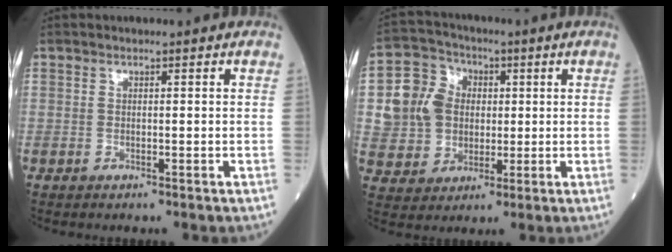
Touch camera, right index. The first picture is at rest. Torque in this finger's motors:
{"motor_torque": [0.47, -0.02, 0.12, 0.05]}